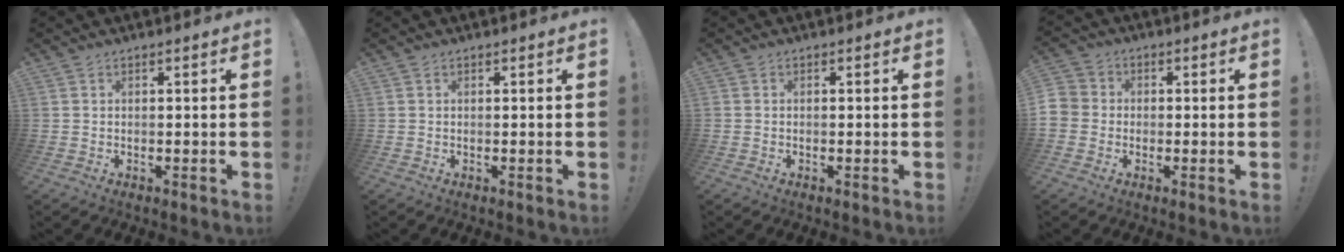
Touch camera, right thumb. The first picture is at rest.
{"total": 0.0}
{"total": 0.0}
{"total": 4.5, "force": [-1.3, 4.2, 1.1], "torque": [-0.020, 0.020, -0.024]}